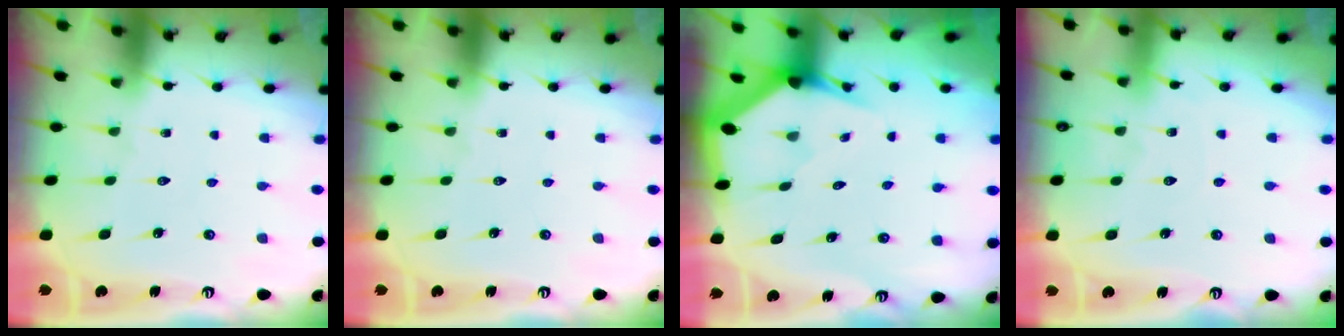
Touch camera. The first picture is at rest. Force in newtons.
{"total": 0.0}
{"total": 3.5, "press": 3.5, "slide": 0.2}
{"total": 3.4, "press": 3.4, "slide": 0.4}